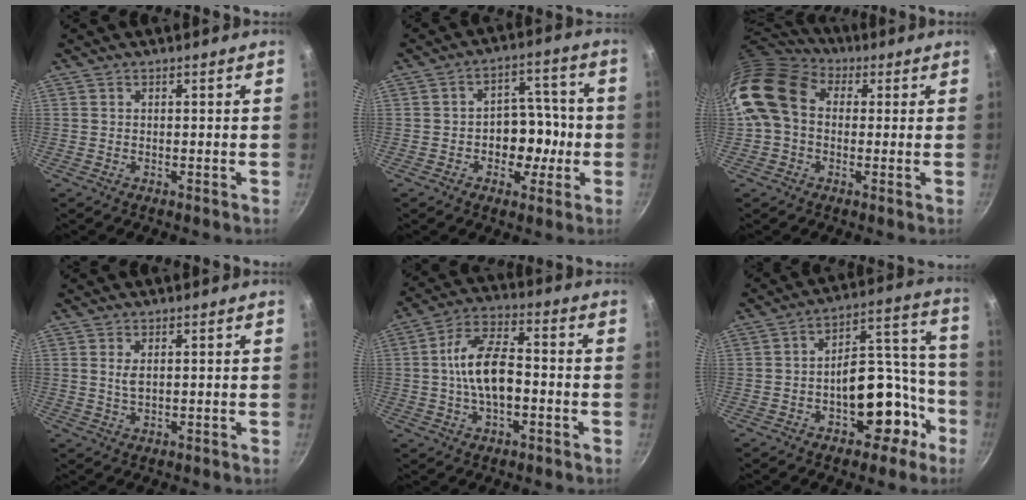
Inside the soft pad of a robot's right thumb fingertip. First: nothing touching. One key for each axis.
{"total": 9.5, "fx": -2.1, "fy": 7.2, "fz": 5.9, "tx": -0.024, "ty": 0.032, "tz": -0.034}
{"total": 13.9, "fx": 1.4, "fy": 10.5, "fz": 9.0, "tx": -0.151, "ty": 0.026, "tz": 0.007}
{"total": 2.1, "fx": 0.6, "fy": 1.0, "fz": 1.8, "tx": -0.034, "ty": -0.005, "tz": 0.012}
{"total": 12.1, "fx": -1.5, "fy": 6.6, "fz": 10.0, "tx": -0.163, "ty": 0.038, "tz": -0.034}
{"total": 15.4, "fx": -6.2, "fy": 9.5, "fz": 10.4, "tx": -0.077, "ty": 0.094, "tz": -0.076}